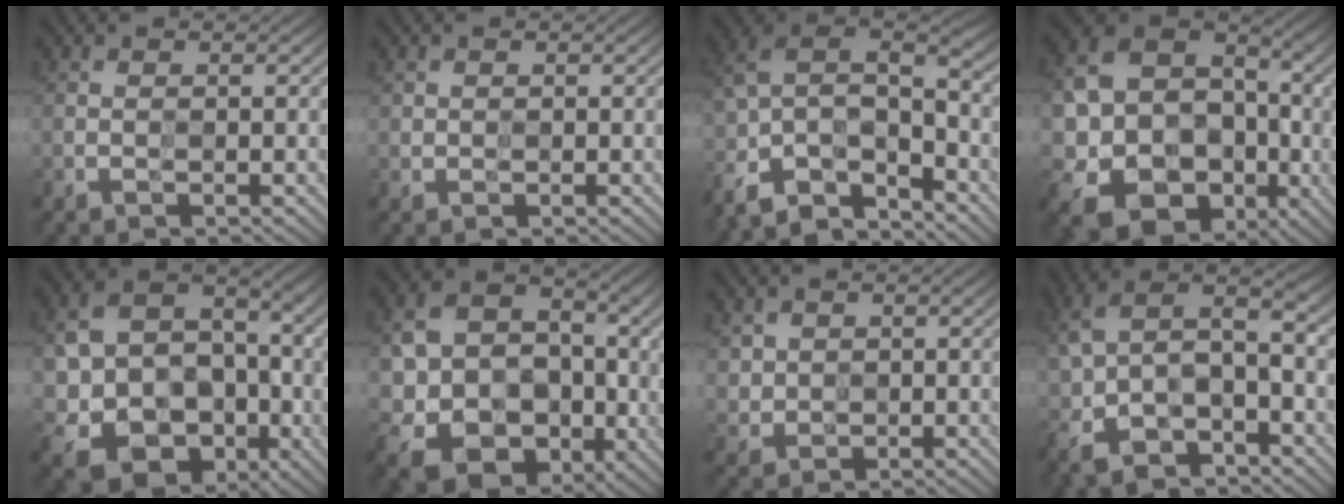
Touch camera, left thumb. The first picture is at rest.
{"total": 0.8, "force": [0.4, 0.8, 0.1], "torque": [-0.002, -0.004, 0.009]}
{"total": 12.0, "force": [-9.0, 4.7, 6.5], "torque": [-0.142, -0.008, -0.166]}
{"total": 17.3, "force": [-3.9, 14.3, 8.9], "torque": [-0.182, -0.035, -0.073]}
{"total": 14.2, "force": [-3.5, 11.5, 7.5], "torque": [-0.154, -0.024, -0.077]}
{"total": 12.4, "force": [-2.0, 10.2, 6.8], "torque": [-0.145, -0.022, -0.051]}
{"total": 2.7, "force": [0.9, 2.5, 0.5], "torque": [-0.022, -0.009, 0.018]}
{"total": 11.5, "force": [-3.8, 6.3, 8.8], "torque": [-0.206, -0.006, -0.068]}